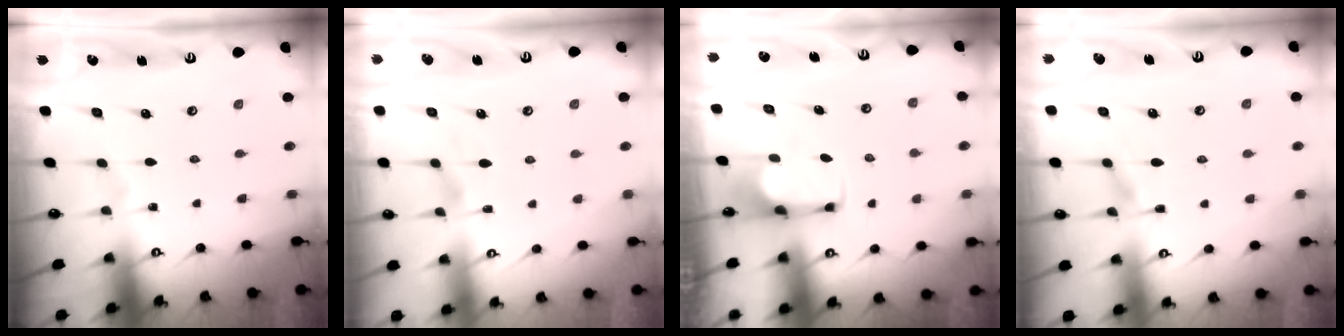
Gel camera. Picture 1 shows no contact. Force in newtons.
{"total": 1.4, "press": 1.0, "slide": 0.9}
{"total": 2.6, "press": 2.5, "slide": 0.9}
{"total": 1.3, "press": 0.3, "slide": 1.3}